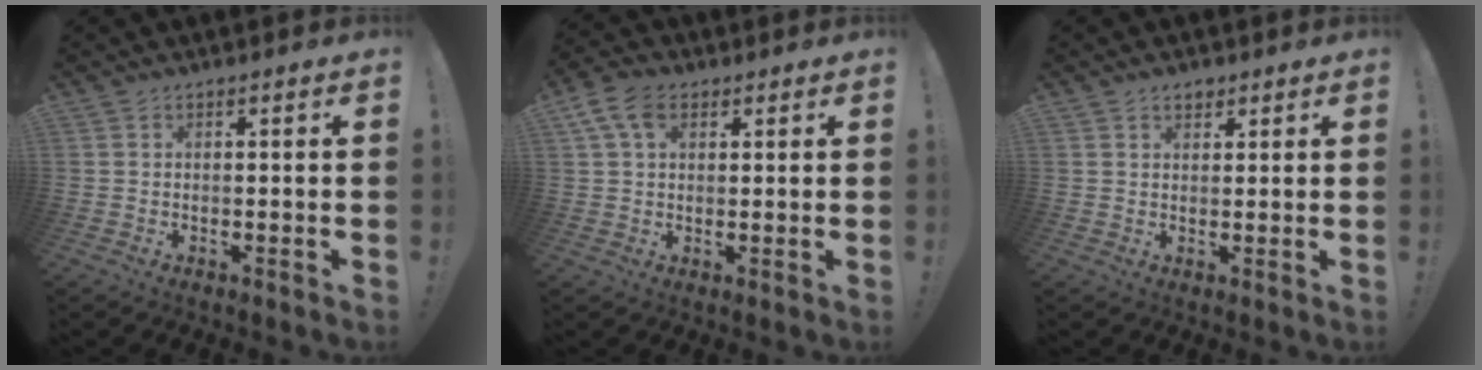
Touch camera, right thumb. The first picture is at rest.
{"total": 8.3, "force": [3.3, 5.3, 5.5], "torque": [-0.100, 0.005, 0.067]}
{"total": 2.5, "force": [1.7, 1.5, 1.0], "torque": [-0.007, -0.008, 0.029]}